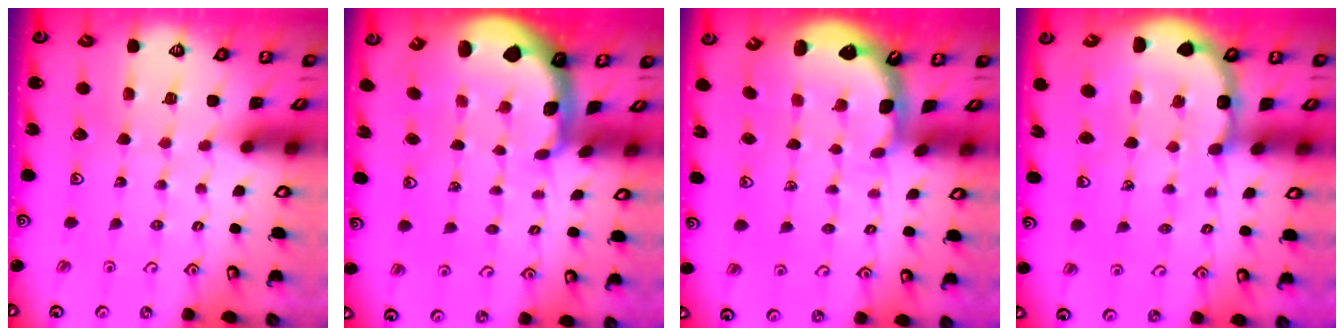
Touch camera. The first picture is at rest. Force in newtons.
{"total": 1.9, "press": 1.9, "slide": 0.4}
{"total": 2.5, "press": 1.7, "slide": 1.8}
{"total": 8.7, "press": 8.4, "slide": 2.1}